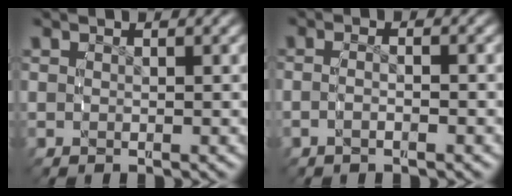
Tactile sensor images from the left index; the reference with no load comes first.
{"total": 2.1, "force": [-1.0, 0.6, 1.7], "torque": [-0.035, 0.004, -0.021]}